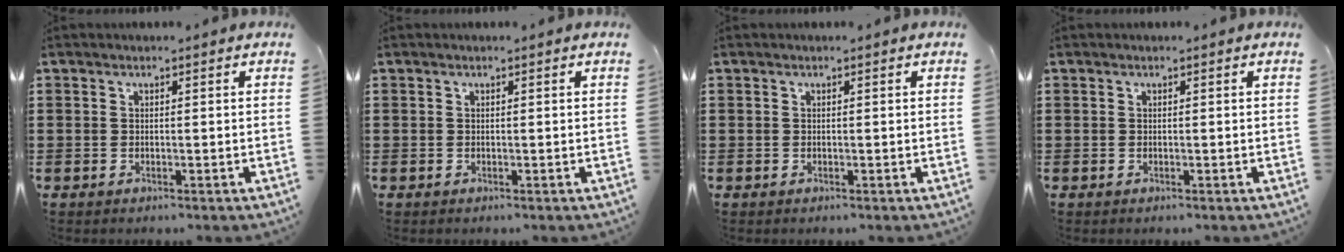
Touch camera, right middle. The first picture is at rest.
{"total": 0.0}
{"total": 0.0}
{"total": 0.0}